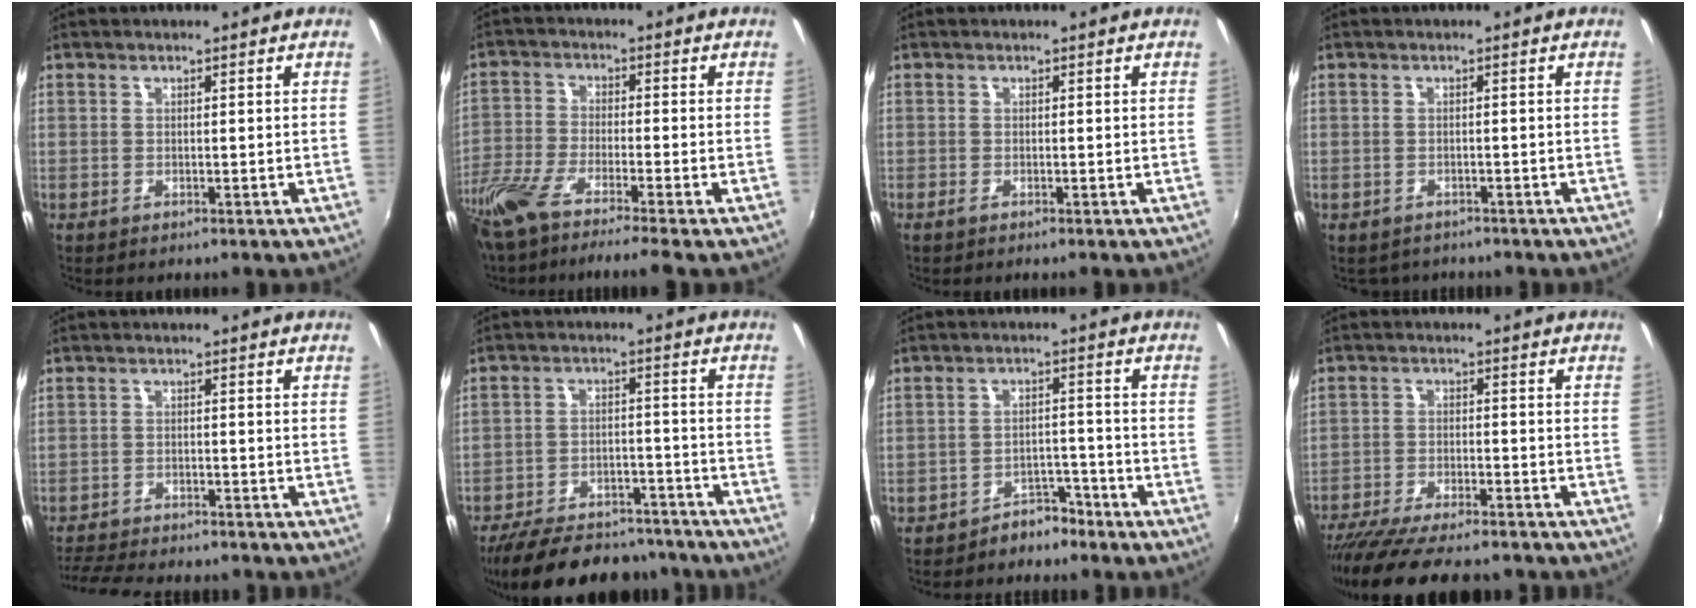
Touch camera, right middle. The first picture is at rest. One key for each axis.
{"total": 12.1, "fx": -9.9, "fy": -0.1, "fz": 6.9, "tx": -0.156, "ty": -0.043, "tz": -0.181}
{"total": 0.6, "fx": -0.4, "fy": 0.0, "fz": 0.4, "tx": -0.008, "ty": -0.002, "tz": -0.011}
{"total": 2.3, "fx": -1.9, "fy": 1.3, "fz": 0.2, "tx": -0.011, "ty": -0.006, "tz": -0.026}
{"total": 10.8, "fx": -9.8, "fy": 2.3, "fz": 3.9, "tx": -0.105, "ty": -0.021, "tz": -0.158}
{"total": 22.8, "fx": -19.2, "fy": 8.3, "fz": 9.0, "tx": -0.188, "ty": 0.011, "tz": -0.260}
{"total": 5.1, "fx": -4.3, "fy": 2.5, "fz": 1.2, "tx": -0.026, "ty": 0.017, "tz": -0.061}
{"total": 18.1, "fx": -15.5, "fy": 3.8, "fz": 8.6, "tx": -0.172, "ty": -0.039, "tz": -0.243}